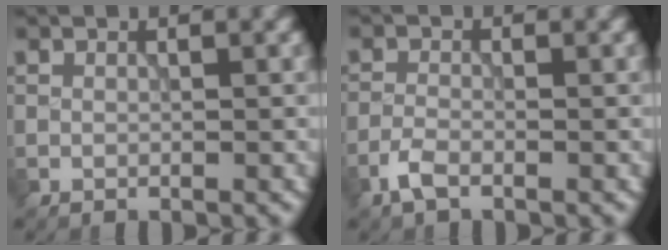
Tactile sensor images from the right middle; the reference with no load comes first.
{"total": 1.9, "force": [-1.3, 0.6, 1.2], "torque": [-0.031, -0.001, -0.033]}